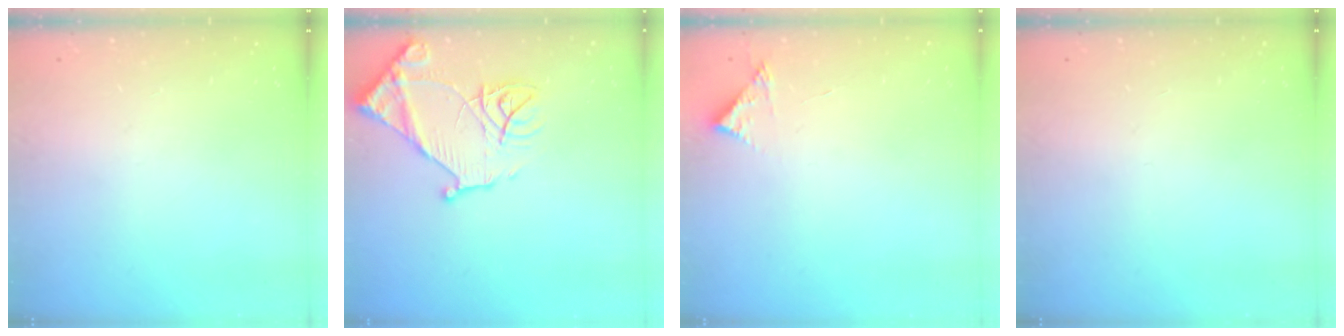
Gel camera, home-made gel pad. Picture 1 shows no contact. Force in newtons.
{"total": 15.2, "press": 15.2, "slide": 1.5}
{"total": 3.7, "press": 3.7, "slide": 0.1}
{"total": 0.0}